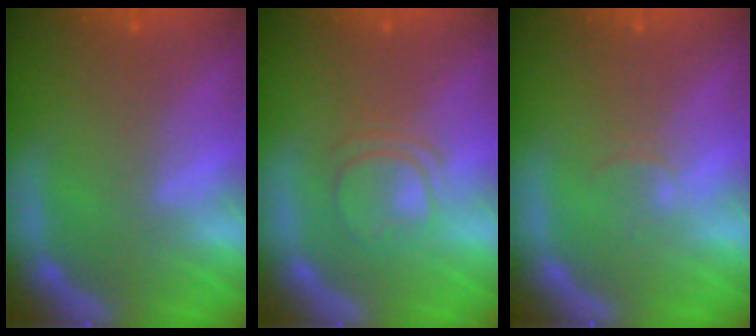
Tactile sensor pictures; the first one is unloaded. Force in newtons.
{"total": 3.5}
{"total": 1.0}